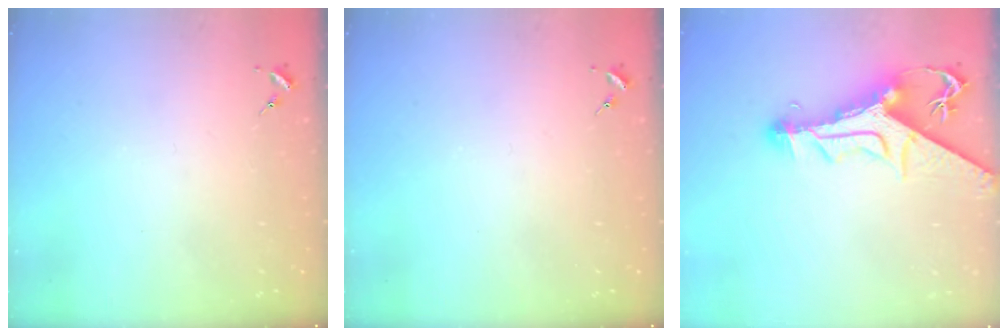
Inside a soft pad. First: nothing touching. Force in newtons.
{"total": 0.0}
{"total": 13.8, "press": 13.7, "slide": 1.5}